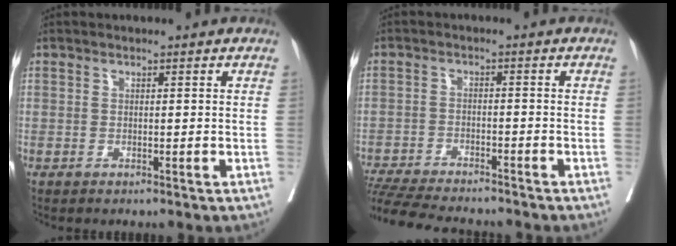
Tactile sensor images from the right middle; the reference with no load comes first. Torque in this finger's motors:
{"motor_torque": [1.07, -1.07, 0.12, 0.04]}